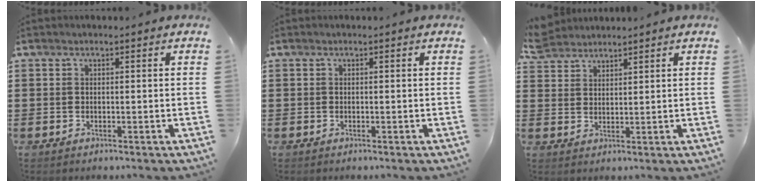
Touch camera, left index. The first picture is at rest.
{"total": 0.0}
{"total": 3.6, "force": [3.4, 1.1, 0.4], "torque": [-0.020, -0.003, 0.066]}